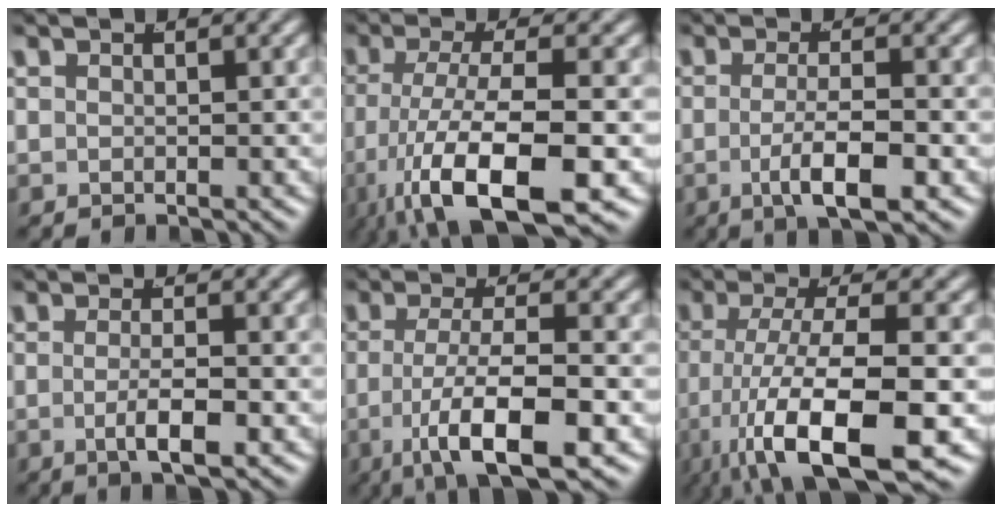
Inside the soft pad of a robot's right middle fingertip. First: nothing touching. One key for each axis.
{"total": 9.3, "fx": -3.6, "fy": 3.8, "fz": 7.7, "tx": -0.147, "ty": -0.028, "tz": -0.033}
{"total": 4.3, "fx": -1.3, "fy": 1.0, "fz": 4.0, "tx": -0.068, "ty": -0.007, "tz": -0.015}
{"total": 2.8, "fx": -0.8, "fy": 0.5, "fz": 2.6, "tx": -0.049, "ty": -0.004, "tz": -0.012}
{"total": 7.5, "fx": -3.6, "fy": 2.2, "fz": 6.1, "tx": -0.111, "ty": -0.017, "tz": -0.043}
{"total": 9.7, "fx": -2.9, "fy": 3.7, "fz": 8.4, "tx": -0.152, "ty": -0.023, "tz": -0.028}